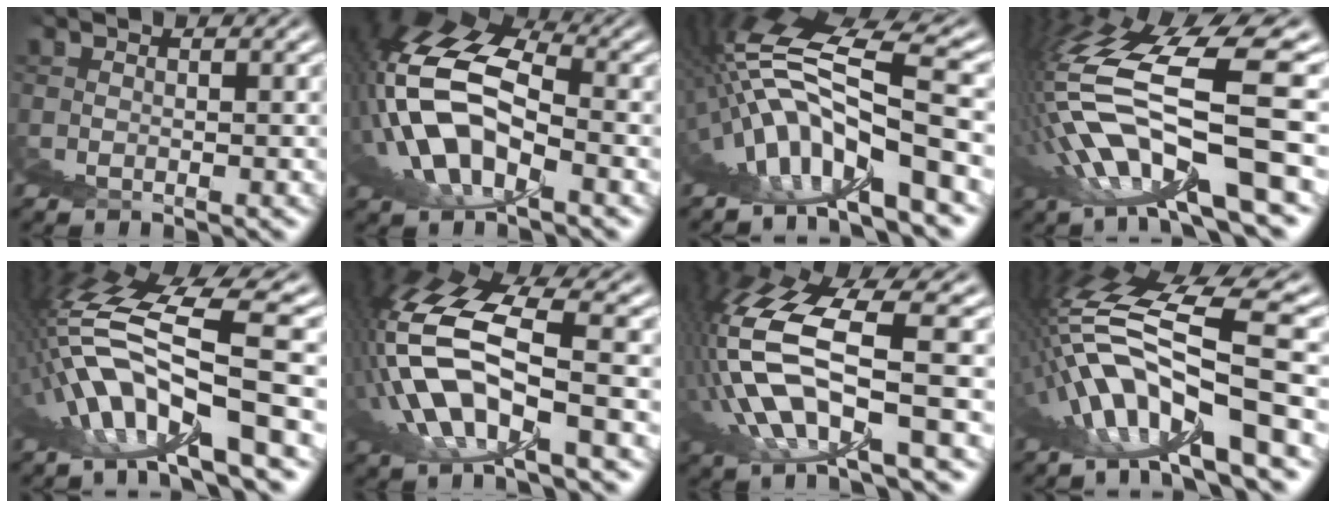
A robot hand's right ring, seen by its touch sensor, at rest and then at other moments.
{"total": 14.7, "force": [4.2, 9.9, 10.0], "torque": [-0.191, 0.021, 0.047]}
{"total": 11.2, "force": [5.8, 3.4, 8.9], "torque": [-0.144, 0.058, 0.069]}
{"total": 9.9, "force": [4.3, 0.9, 8.8], "torque": [-0.176, 0.019, 0.068]}
{"total": 9.1, "force": [4.4, 0.3, 7.9], "torque": [-0.150, 0.038, 0.068]}
{"total": 10.0, "force": [4.4, 4.0, 8.1], "torque": [-0.175, 0.022, 0.062]}
{"total": 8.7, "force": [4.2, 1.7, 7.4], "torque": [-0.180, 0.015, 0.070]}
{"total": 9.7, "force": [4.0, 0.8, 8.8], "torque": [-0.158, 0.042, 0.059]}